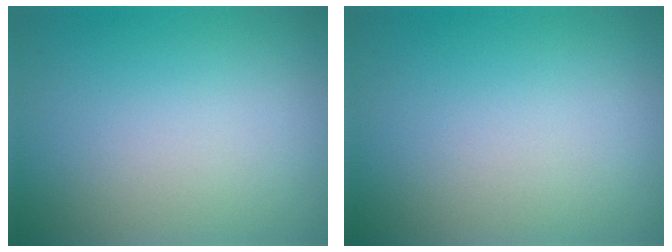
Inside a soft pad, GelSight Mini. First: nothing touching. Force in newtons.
{"total": 0.0}